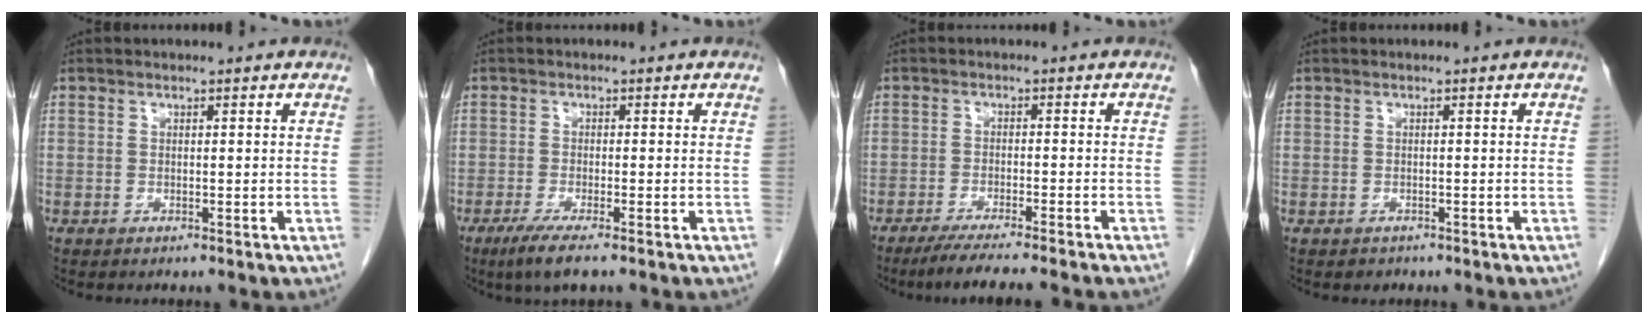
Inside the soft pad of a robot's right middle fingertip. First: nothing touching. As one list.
[{"total": 4.4, "force": [-2.9, 0.1, 3.3], "torque": [-0.068, -0.015, -0.053]}, {"total": 8.7, "force": [-7.3, -0.9, 4.7], "torque": [-0.057, -0.024, -0.112]}, {"total": 0.9, "force": [-0.7, 0.6, 0.0], "torque": [-0.007, 0.000, -0.008]}]